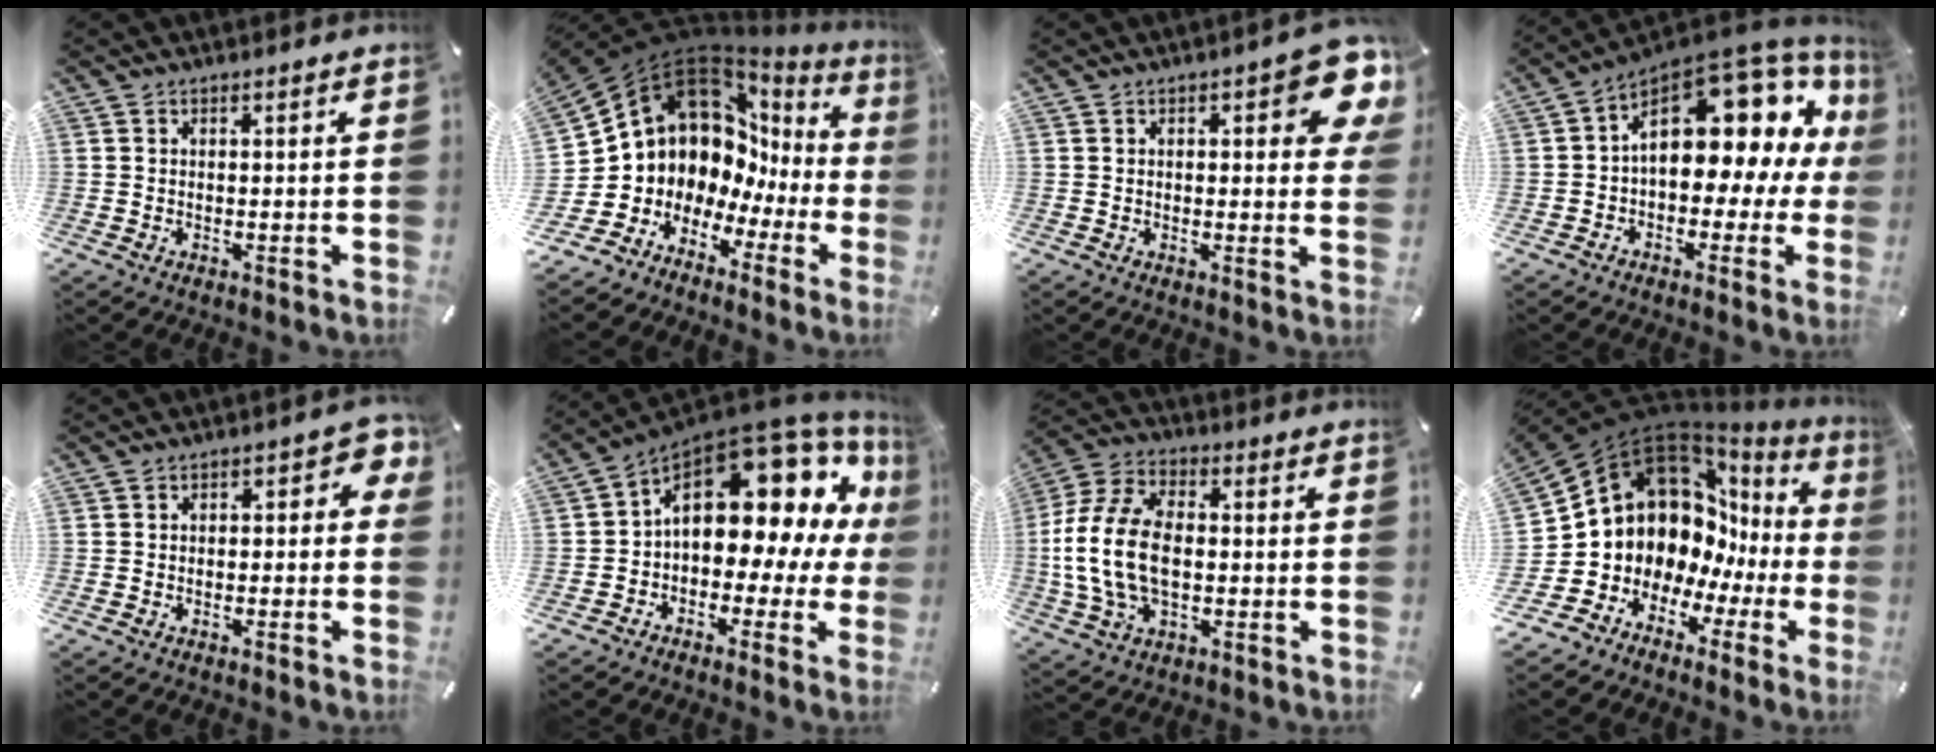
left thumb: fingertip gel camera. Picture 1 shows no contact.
{"total": 10.3, "force": [6.1, 7.8, 2.9], "torque": [-0.067, -0.093, 0.119]}
{"total": 9.8, "force": [3.4, 3.8, 8.3], "torque": [-0.100, -0.015, 0.054]}
{"total": 17.2, "force": [6.2, 10.4, 12.2], "torque": [-0.149, -0.055, 0.103]}
{"total": 3.6, "force": [-0.7, 2.1, 2.8], "torque": [-0.044, 0.013, -0.017]}
{"total": 18.2, "force": [6.1, 10.3, 13.7], "torque": [-0.182, -0.048, 0.099]}
{"total": 15.7, "force": [-1.5, 10.3, 11.8], "torque": [-0.265, 0.004, -0.027]}
{"total": 12.8, "force": [4.8, 10.7, 5.2], "torque": [-0.098, -0.075, 0.099]}